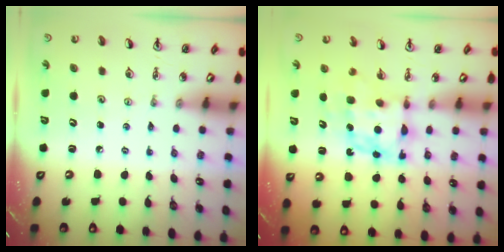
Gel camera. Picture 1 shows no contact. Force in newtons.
{"total": 7.4, "press": 7.3, "slide": 0.8}